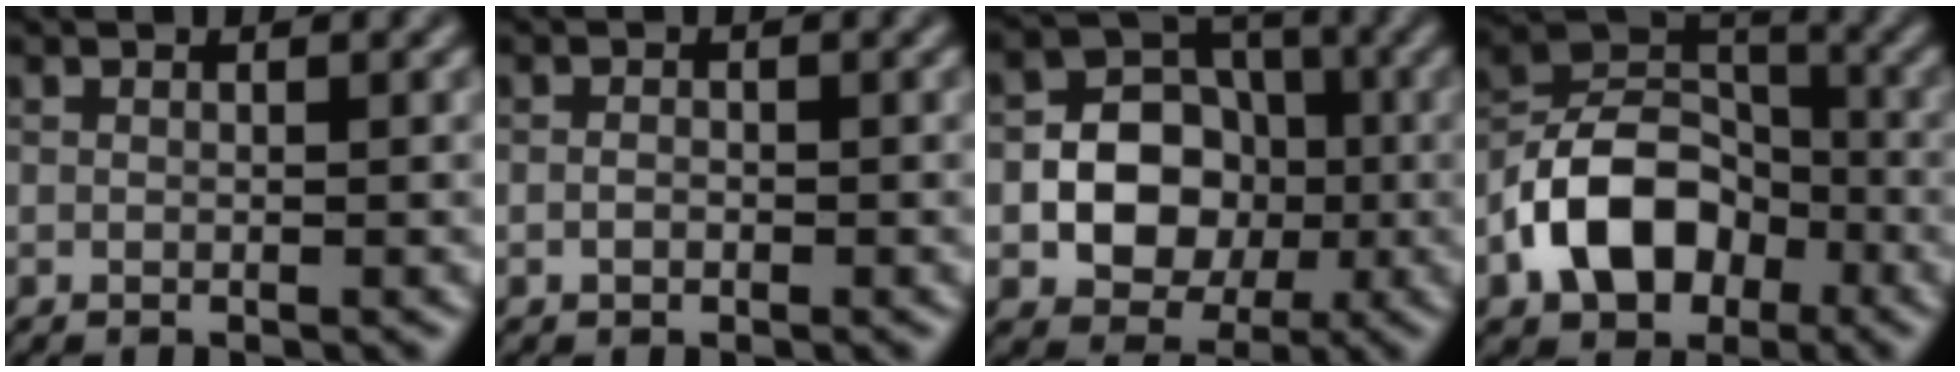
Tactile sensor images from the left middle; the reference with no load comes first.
{"total": 0.8, "force": [-0.3, 0.6, 0.4], "torque": [-0.009, 0.001, -0.008]}
{"total": 7.0, "force": [-1.1, 5.8, 3.8], "torque": [-0.031, 0.003, -0.034]}
{"total": 8.3, "force": [-3.4, 5.8, 4.8], "torque": [-0.083, 0.005, -0.074]}